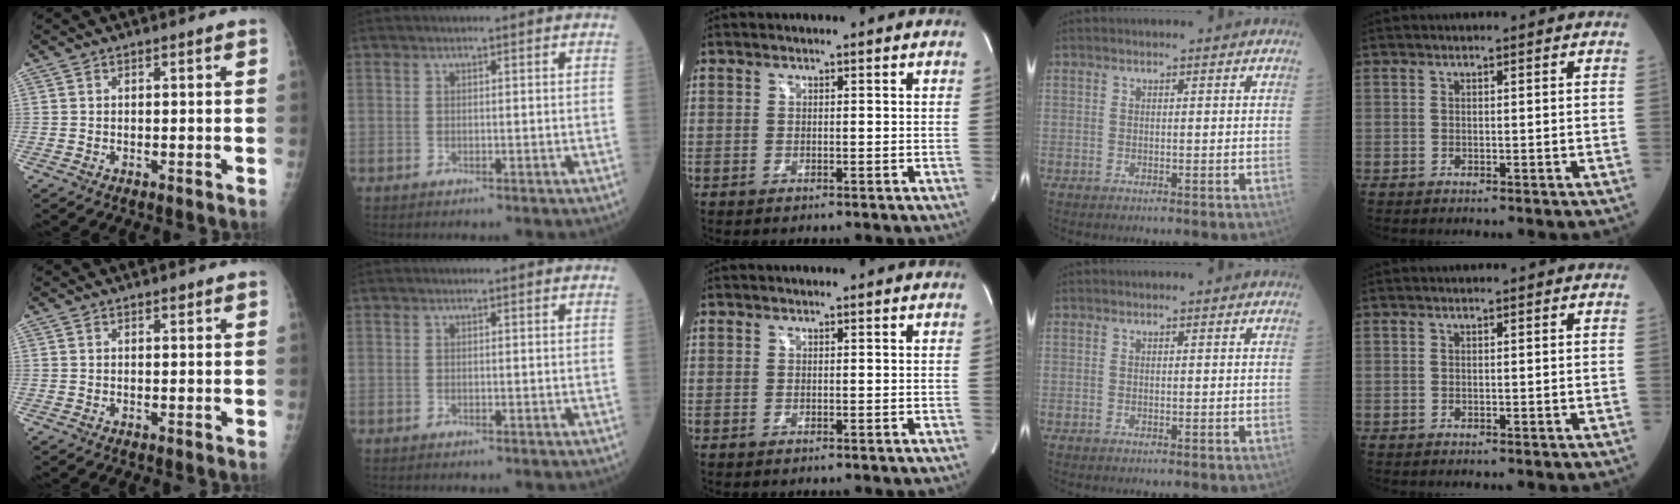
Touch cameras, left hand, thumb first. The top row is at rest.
{"thumb": {"total": 0.6, "force": [0.4, 0.3, 0.4], "torque": [-0.004, -0.002, 0.005]}}